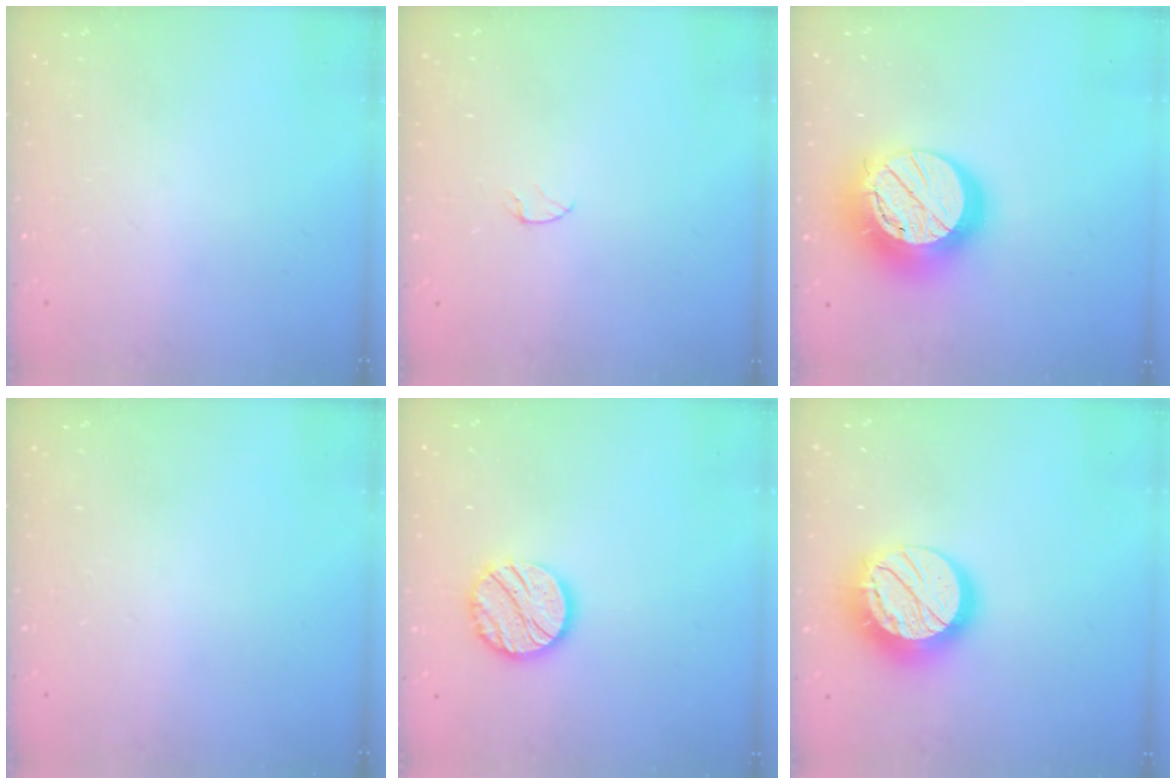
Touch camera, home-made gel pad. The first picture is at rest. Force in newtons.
{"total": 2.9, "press": 2.9, "slide": 0.3}
{"total": 21.8, "press": 21.7, "slide": 1.5}
{"total": 0.0}
{"total": 12.6, "press": 12.6, "slide": 0.5}
{"total": 16.9, "press": 16.9, "slide": 0.9}